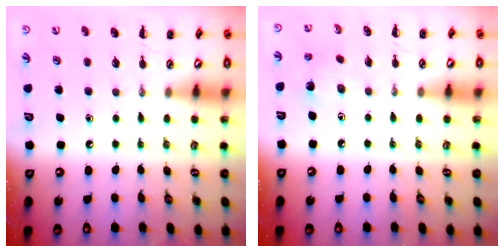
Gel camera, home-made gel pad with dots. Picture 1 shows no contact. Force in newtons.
{"total": 2.0, "press": 1.9, "slide": 0.8}